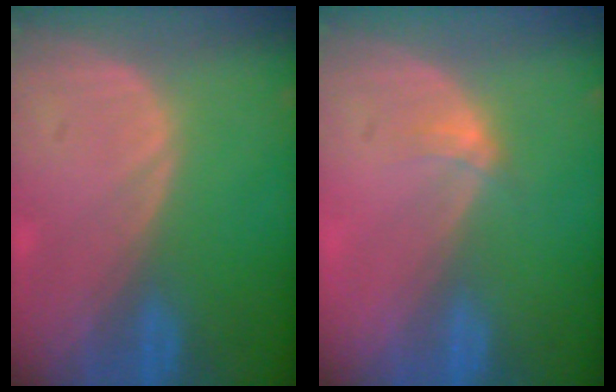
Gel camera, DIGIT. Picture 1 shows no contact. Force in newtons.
{"total": 1.6, "press": 1.3, "slide": 1.0}